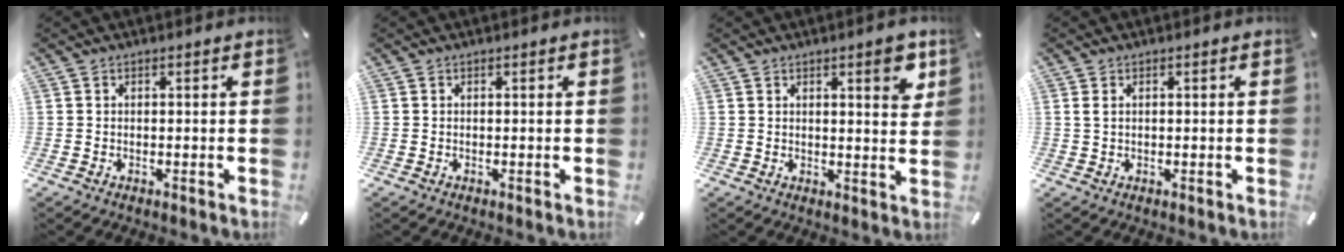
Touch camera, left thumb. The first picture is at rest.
{"total": 0.0}
{"total": 5.8, "force": [3.2, 1.7, 4.5], "torque": [-0.053, -0.019, 0.046]}
{"total": 1.2, "force": [0.3, 0.5, 1.1], "torque": [-0.021, 0.002, 0.005]}